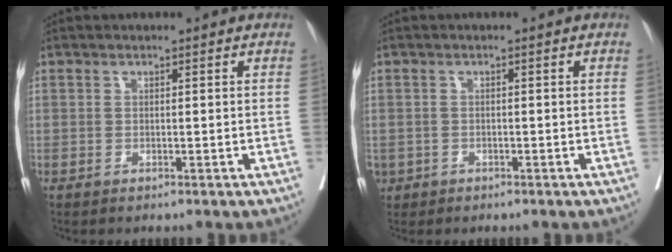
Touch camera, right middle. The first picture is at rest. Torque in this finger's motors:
{"motor_torque": [1.84, -0.30, 1.05, 0.21]}